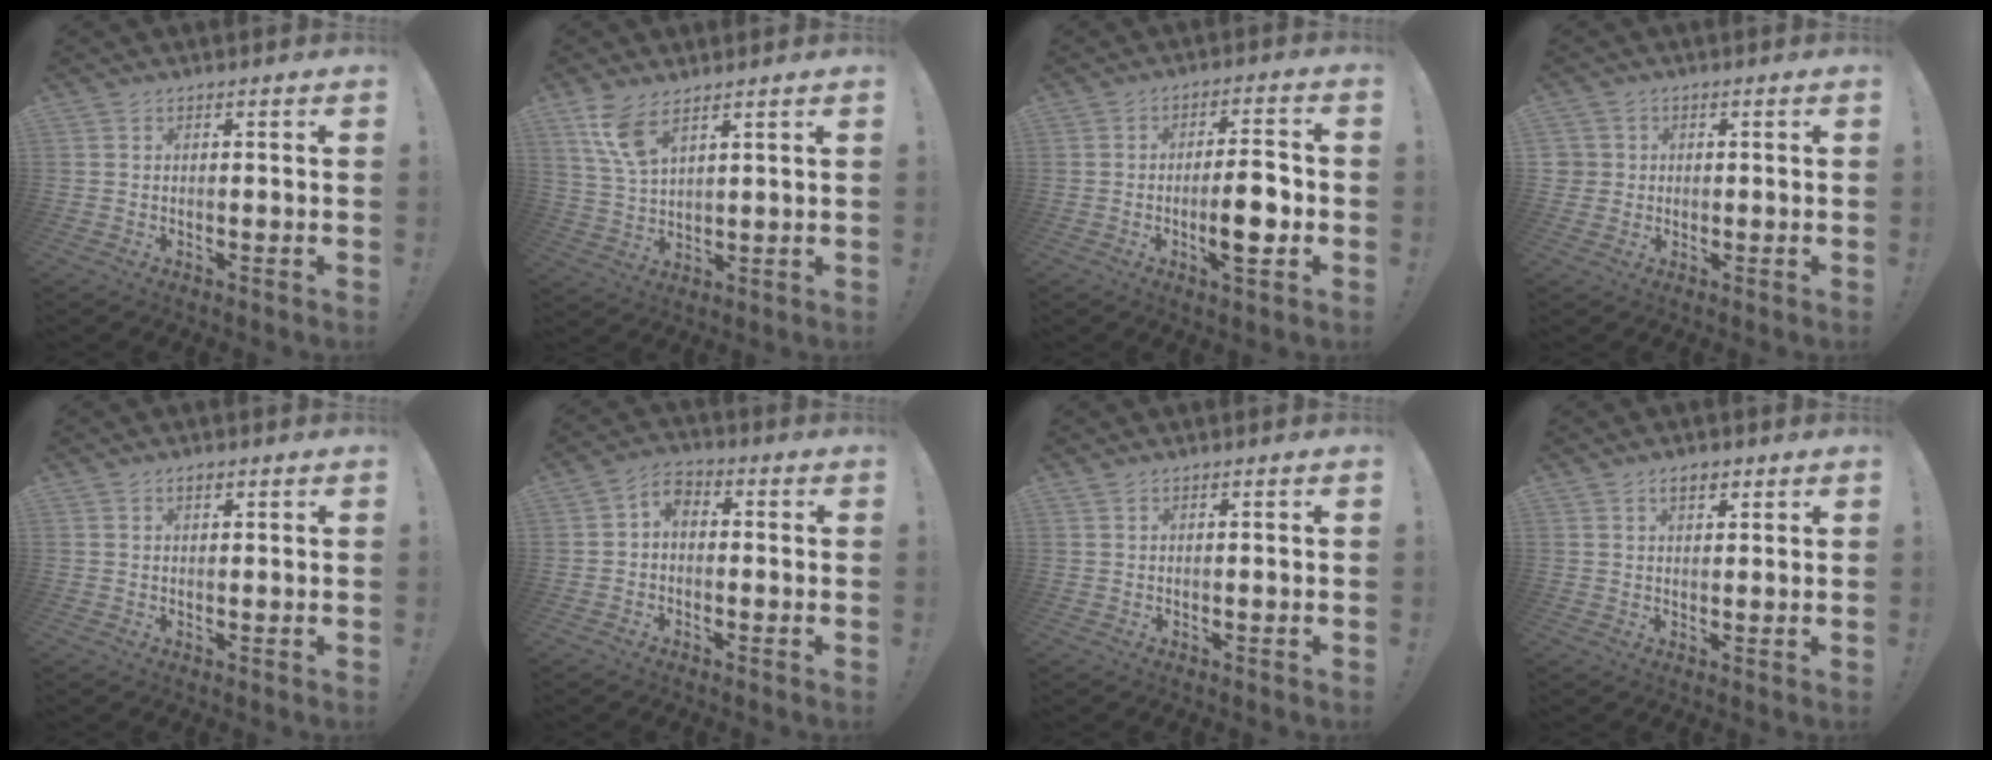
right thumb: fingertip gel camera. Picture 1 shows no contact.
{"total": 8.5, "force": [5.6, 3.1, 5.5], "torque": [-0.103, -0.024, 0.106]}
{"total": 9.8, "force": [-2.3, 2.6, 9.2], "torque": [-0.150, -0.002, -0.046]}
{"total": 2.8, "force": [0.4, 2.7, 0.5], "torque": [-0.006, 0.003, 0.008]}
{"total": 1.3, "force": [0.8, 0.6, 0.8], "torque": [-0.012, -0.002, 0.014]}
{"total": 4.2, "force": [-0.9, 3.0, 2.8], "torque": [-0.063, 0.014, -0.016]}
{"total": 0.6, "force": [0.4, -0.1, 0.4], "torque": [-0.010, 0.001, 0.007]}
{"total": 3.4, "force": [2.0, 1.8, 2.2], "torque": [-0.028, -0.005, 0.031]}